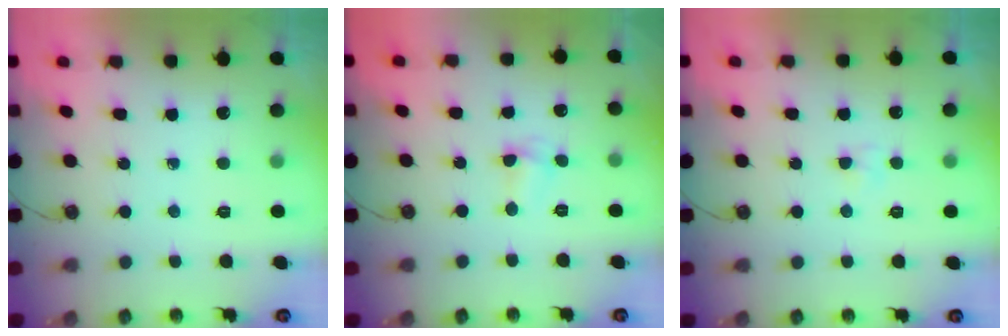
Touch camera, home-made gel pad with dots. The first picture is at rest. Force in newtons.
{"total": 3.3, "press": 3.3, "slide": 0.5}
{"total": 3.1, "press": 2.7, "slide": 1.4}